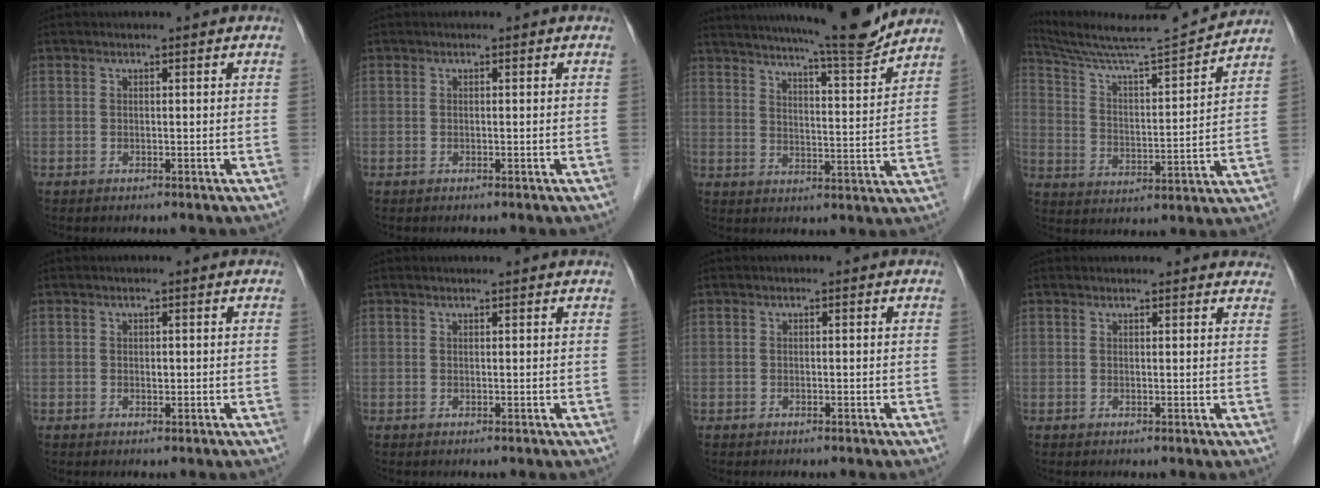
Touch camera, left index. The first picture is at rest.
{"total": 0.0}
{"total": 15.3, "force": [13.9, -0.3, 6.4], "torque": [-0.101, -0.023, 0.191]}
{"total": 15.9, "force": [15.1, -1.4, 4.5], "torque": [-0.093, -0.021, 0.242]}
{"total": 0.6, "force": [0.2, 0.3, 0.4], "torque": [-0.005, 0.000, 0.002]}
{"total": 2.2, "force": [2.1, -0.3, 0.5], "torque": [-0.012, 0.009, 0.026]}
{"total": 0.0}
{"total": 9.3, "force": [8.8, 1.9, 2.4], "torque": [-0.009, 0.014, 0.082]}